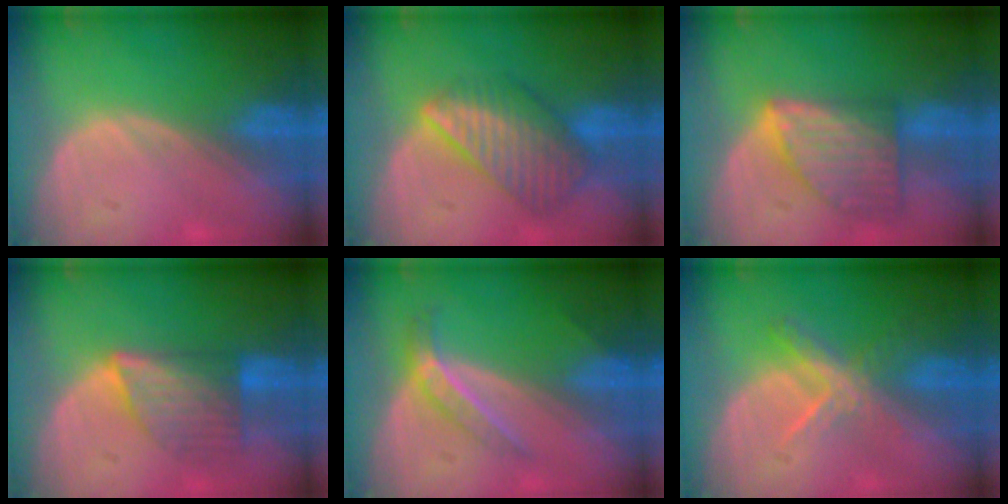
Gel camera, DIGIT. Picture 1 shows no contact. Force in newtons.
{"total": 8.3, "press": 7.5, "slide": 3.6}
{"total": 8.1, "press": 7.4, "slide": 3.4}
{"total": 6.7, "press": 6.6, "slide": 1.3}
{"total": 4.5, "press": 3.9, "slide": 2.1}
{"total": 5.7, "press": 5.0, "slide": 2.7}